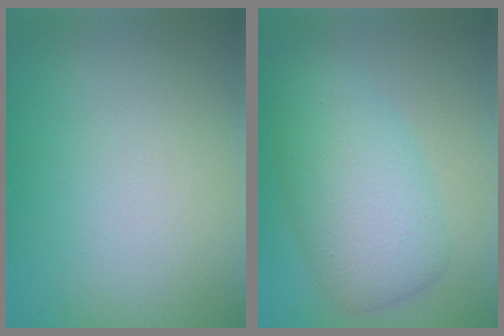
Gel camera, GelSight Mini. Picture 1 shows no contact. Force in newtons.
{"total": 3.9, "press": 3.8, "slide": 0.4}